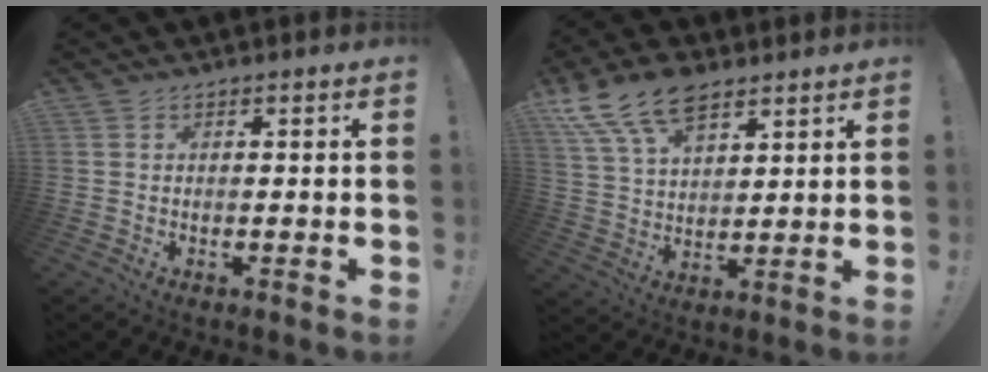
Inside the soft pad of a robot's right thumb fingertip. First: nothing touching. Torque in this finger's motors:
{"motor_torque": [0.07, 0.46, 1.03, 0.74, 0.09]}